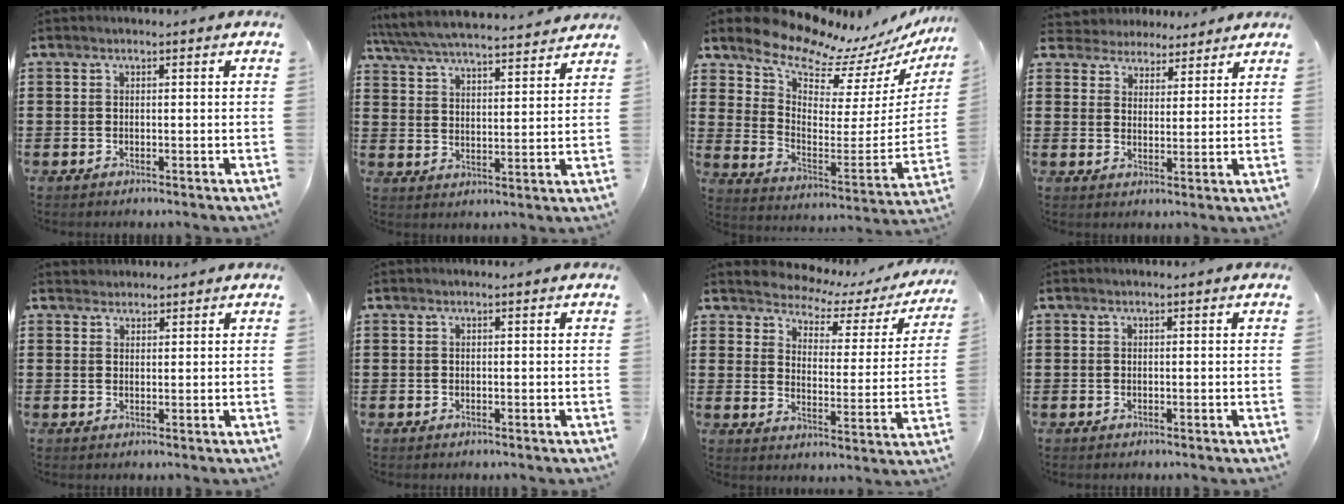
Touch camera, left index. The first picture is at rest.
{"total": 5.7, "force": [5.5, 0.2, 1.3], "torque": [-0.051, -0.036, 0.094]}
{"total": 9.6, "force": [9.3, 2.0, 1.2], "torque": [-0.050, -0.096, 0.154]}
{"total": 3.9, "force": [3.5, 1.6, -0.3], "torque": [-0.016, -0.009, 0.064]}
{"total": 1.6, "force": [1.4, 0.7, -0.2], "torque": [-0.001, 0.005, 0.030]}
{"total": 0.0}
{"total": 3.1, "force": [2.8, 1.0, 0.5], "torque": [-0.034, -0.024, 0.039]}
{"total": 0.0}